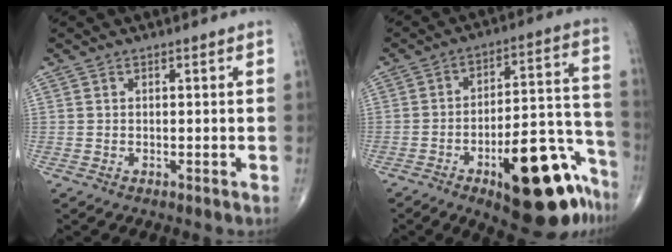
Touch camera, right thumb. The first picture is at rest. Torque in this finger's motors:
{"motor_torque": [3.63, 1.41, 1.21, -1.35, 0.17]}